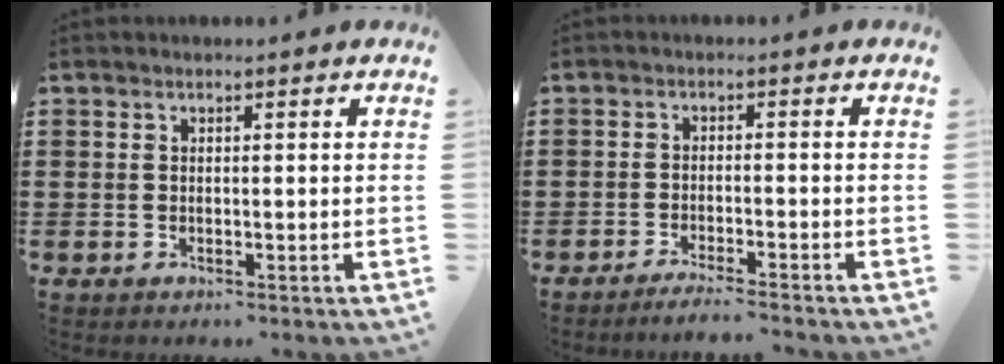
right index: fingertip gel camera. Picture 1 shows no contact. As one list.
[{"total": 2.6, "force": [-2.4, -0.4, 0.8], "torque": [-0.013, -0.002, -0.048]}]